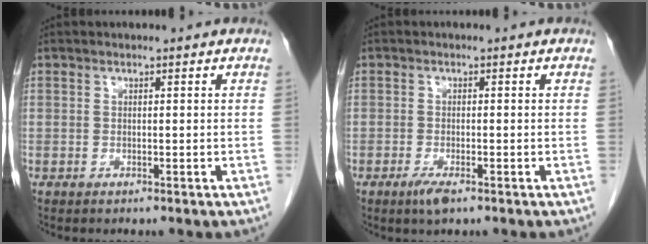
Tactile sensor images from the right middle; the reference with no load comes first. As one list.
[{"total": 2.4, "force": [-1.5, 0.5, 1.9], "torque": [-0.038, -0.004, -0.027]}]